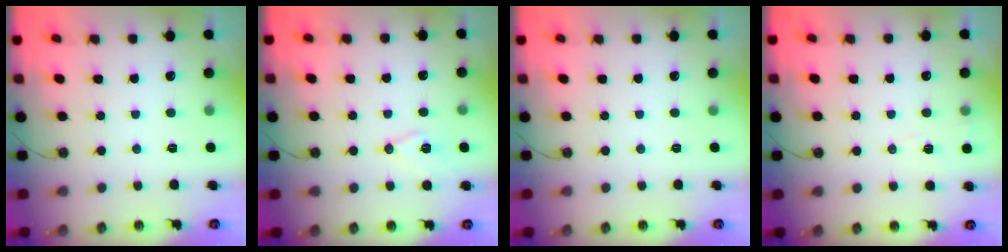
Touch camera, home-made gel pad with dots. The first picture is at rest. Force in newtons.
{"total": 9.4, "press": 8.7, "slide": 3.5}
{"total": 0.0}
{"total": 4.3, "press": 4.2, "slide": 1.0}